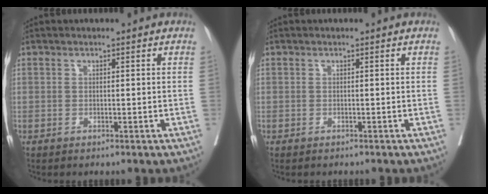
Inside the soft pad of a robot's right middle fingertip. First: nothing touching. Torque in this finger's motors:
{"motor_torque": [0.02, -0.32, 0.02, 0.01]}